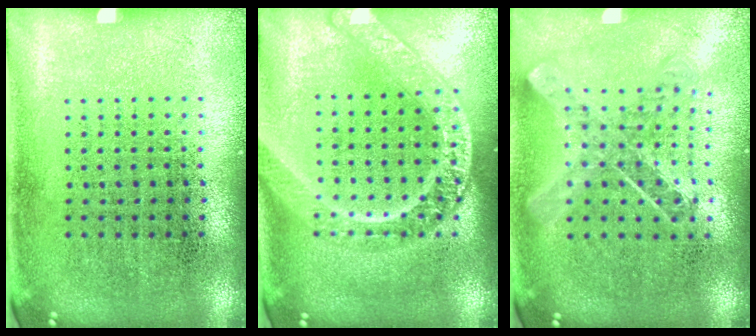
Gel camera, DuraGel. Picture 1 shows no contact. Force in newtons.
{"total": 3.3, "press": 3.3, "slide": 0.4}
{"total": 1.0, "press": 1.0, "slide": 0.1}